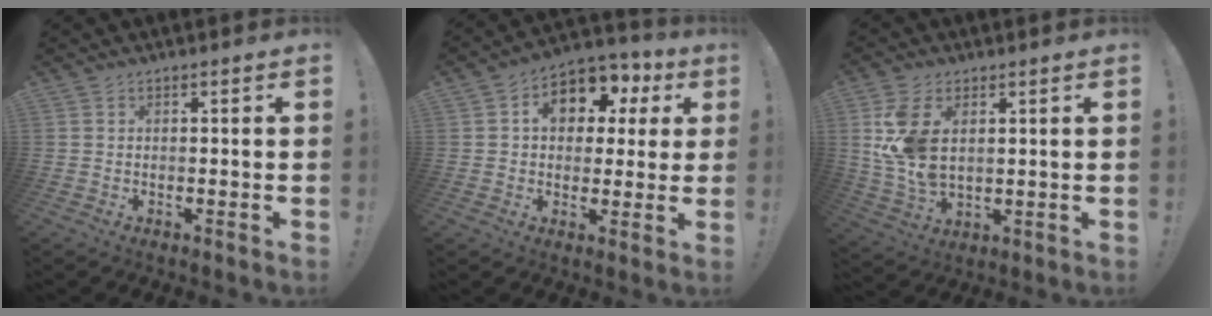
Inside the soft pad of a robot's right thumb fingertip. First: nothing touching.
{"total": 11.4, "force": [3.8, 8.3, 6.9], "torque": [-0.091, -0.014, 0.070]}
{"total": 11.7, "force": [3.5, 6.9, 8.9], "torque": [-0.174, -0.021, 0.064]}